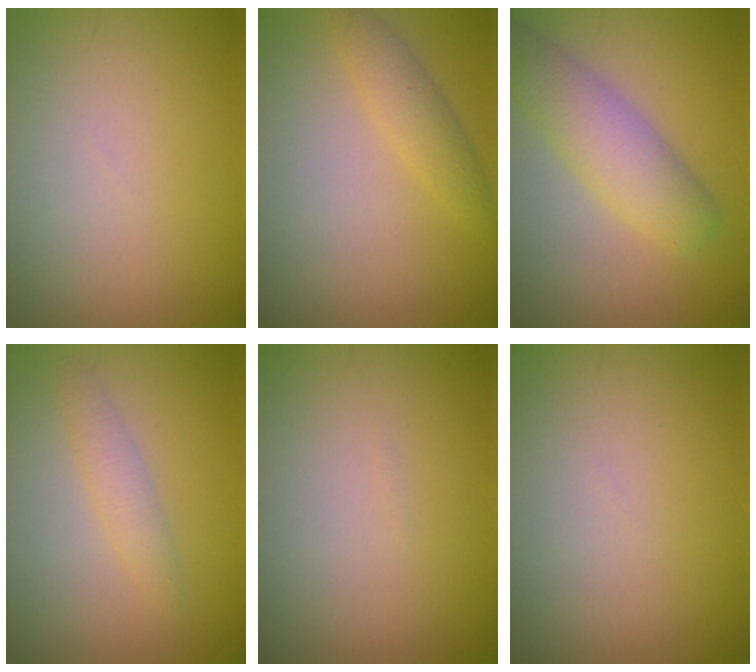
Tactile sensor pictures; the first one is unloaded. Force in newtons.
{"total": 2.2, "press": 2.2, "slide": 0.0}
{"total": 4.8, "press": 4.8, "slide": 0.2}
{"total": 1.8, "press": 1.8, "slide": 0.1}
{"total": 0.0}
{"total": 0.0}